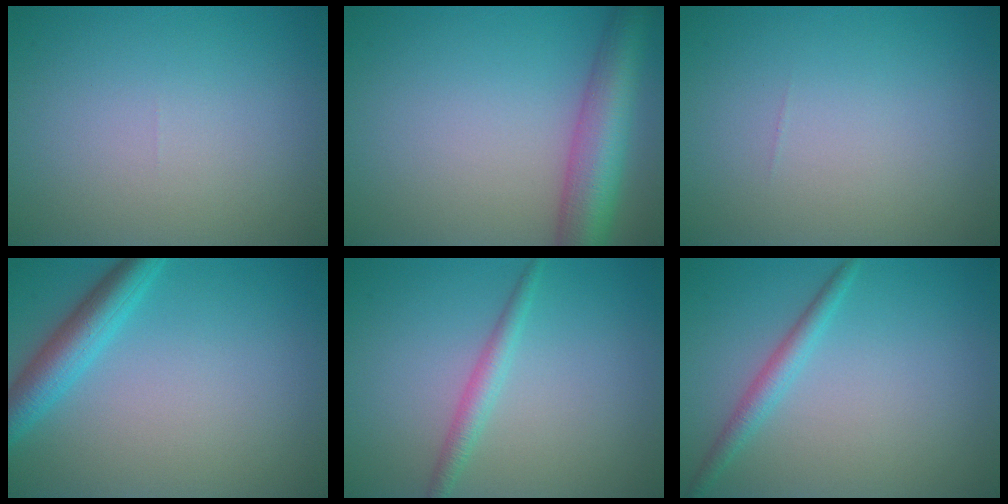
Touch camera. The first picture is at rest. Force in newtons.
{"total": 6.9, "press": 6.9, "slide": 0.3}
{"total": 0.0}
{"total": 3.9, "press": 3.9, "slide": 0.1}
{"total": 1.9, "press": 1.9, "slide": 0.1}
{"total": 2.0, "press": 2.0, "slide": 0.1}